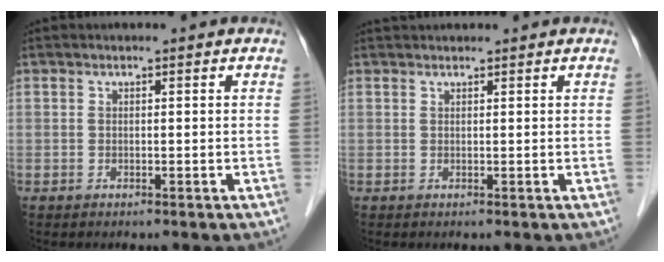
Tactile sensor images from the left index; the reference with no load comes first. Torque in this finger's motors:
{"motor_torque": [-0.13, -0.05, 0.07, 0.03]}